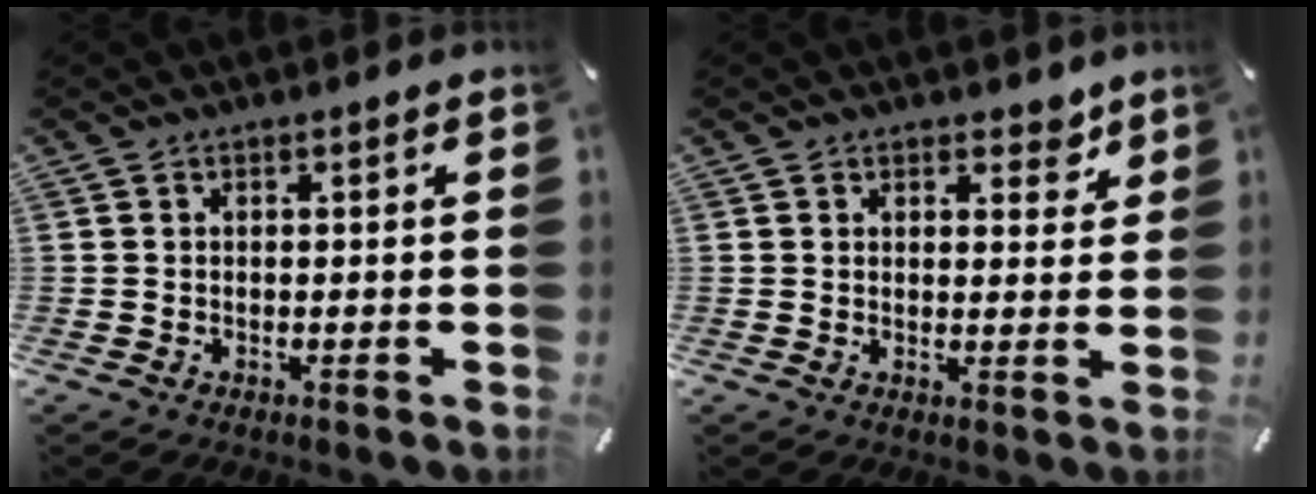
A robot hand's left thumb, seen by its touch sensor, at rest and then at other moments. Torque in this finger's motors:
{"motor_torque": [0.29, -0.26, -0.04, -0.04, -0.01]}